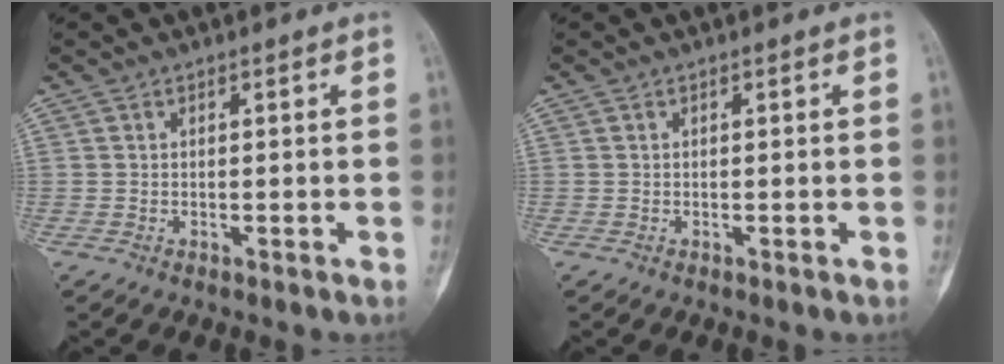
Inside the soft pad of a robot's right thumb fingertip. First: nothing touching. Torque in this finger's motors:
{"motor_torque": [0.07, 0.07, 0.12, -0.12, 0.00]}